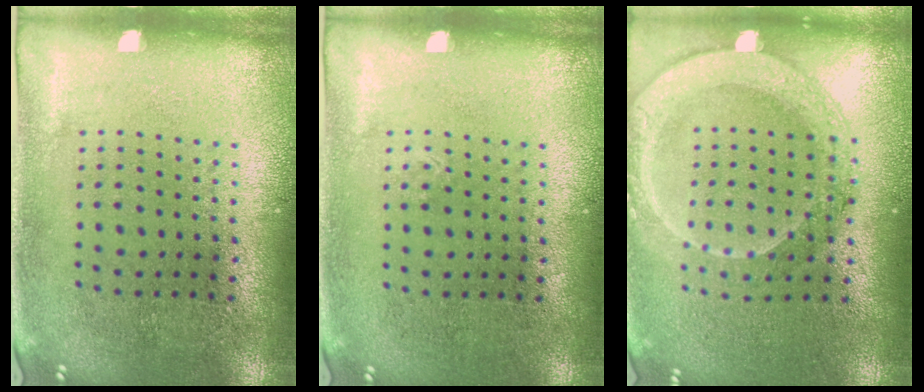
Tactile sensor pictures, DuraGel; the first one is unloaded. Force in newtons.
{"total": 0.0}
{"total": 2.0, "press": 1.8, "slide": 0.7}